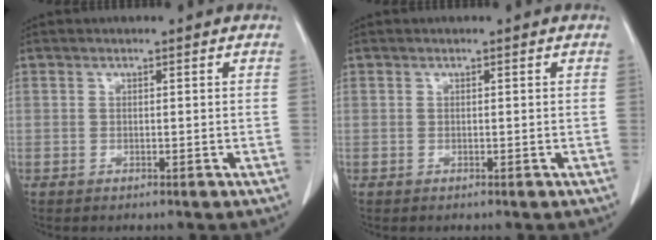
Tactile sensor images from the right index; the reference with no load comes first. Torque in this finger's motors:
{"motor_torque": [0.00, 0.00, 0.00, 0.00]}